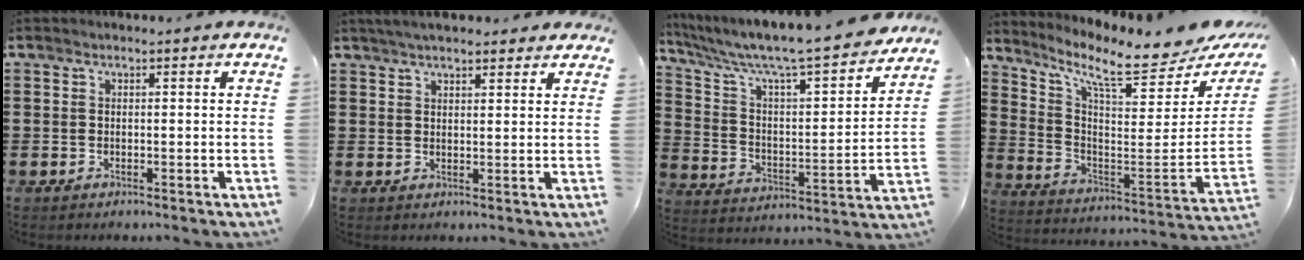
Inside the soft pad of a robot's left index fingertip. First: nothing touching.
{"total": 3.5, "force": [3.2, 0.6, 1.4], "torque": [-0.034, 0.003, 0.059]}
{"total": 8.4, "force": [7.3, 0.5, 4.1], "torque": [-0.110, -0.060, 0.119]}
{"total": 9.1, "force": [7.1, 1.2, 5.5], "torque": [-0.123, -0.065, 0.112]}